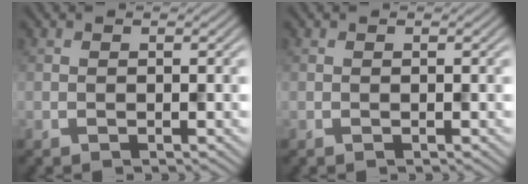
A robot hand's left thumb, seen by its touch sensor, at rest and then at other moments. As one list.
[{"total": 0.0}]